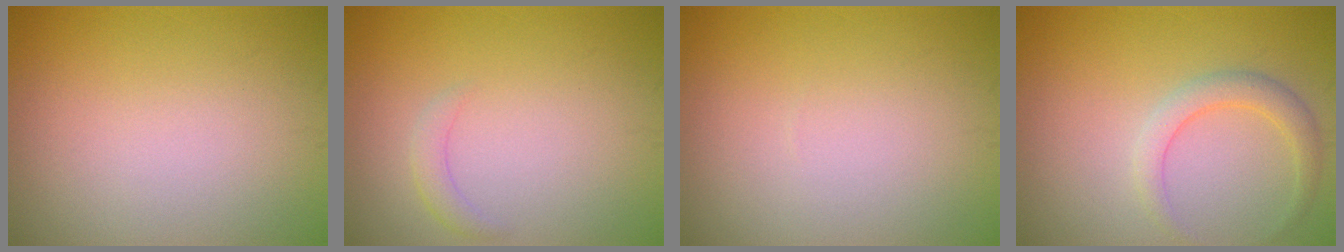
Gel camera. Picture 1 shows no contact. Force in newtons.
{"total": 1.3, "press": 1.3, "slide": 0.1}
{"total": 0.0}
{"total": 2.4, "press": 2.4, "slide": 0.1}